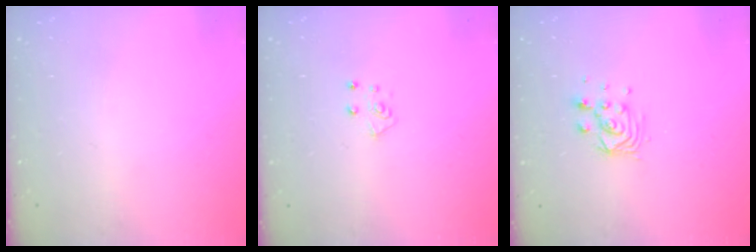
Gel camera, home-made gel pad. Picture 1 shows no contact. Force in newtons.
{"total": 6.4, "press": 6.4, "slide": 0.6}
{"total": 6.8, "press": 6.8, "slide": 0.5}